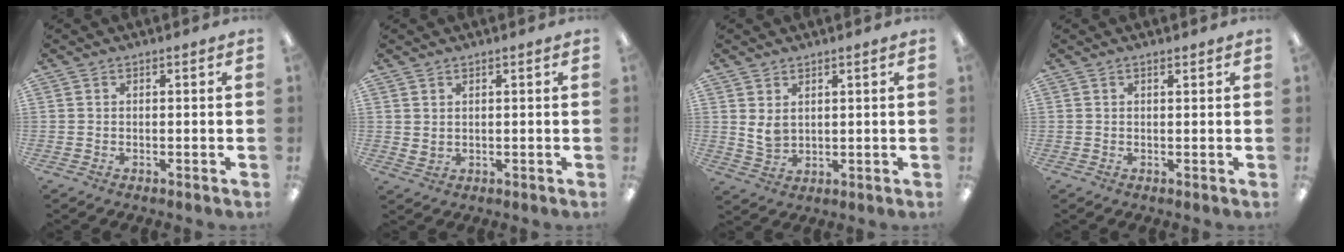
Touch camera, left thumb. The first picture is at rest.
{"total": 1.9, "force": [1.7, 0.6, 0.4], "torque": [-0.002, -0.008, 0.031]}
{"total": 4.6, "force": [2.2, 3.1, 2.6], "torque": [-0.068, -0.009, 0.040]}
{"total": 0.9, "force": [0.8, 0.1, 0.3], "torque": [-0.007, 0.000, 0.015]}